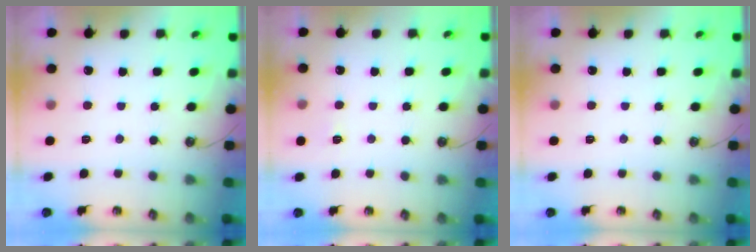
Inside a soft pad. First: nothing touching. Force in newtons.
{"total": 3.5, "press": 3.5, "slide": 0.5}
{"total": 0.0}